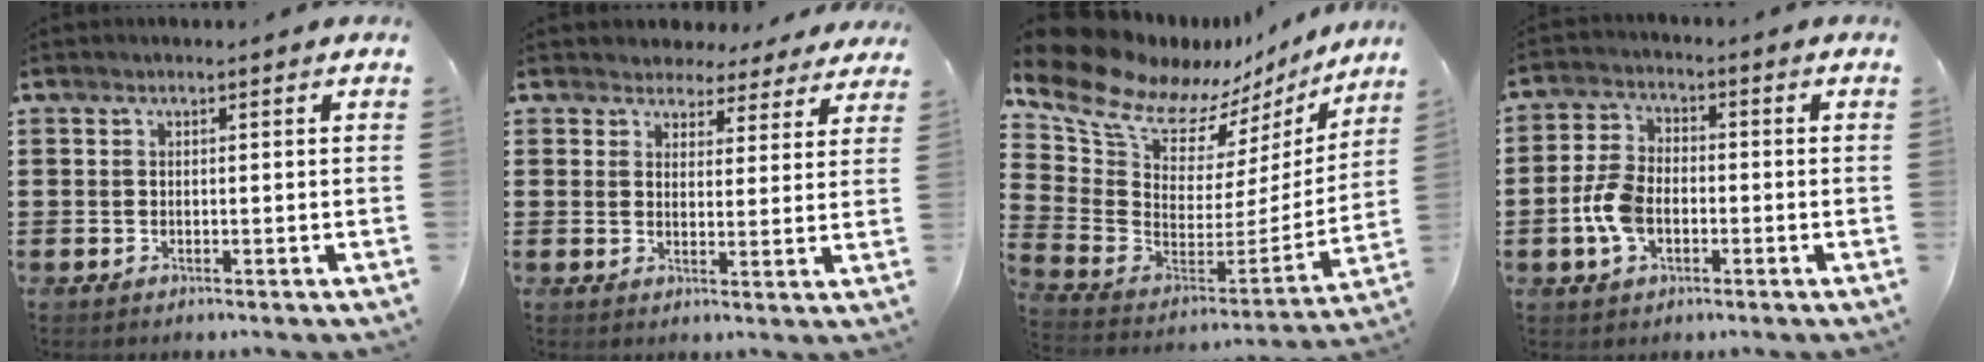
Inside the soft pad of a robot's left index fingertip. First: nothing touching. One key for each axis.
{"total": 4.0, "fx": 3.7, "fy": 1.5, "fz": 0.1, "tx": -0.015, "ty": -0.014, "tz": 0.065}
{"total": 11.4, "fx": 9.4, "fy": 4.9, "fz": 4.2, "tx": -0.141, "ty": -0.071, "tz": 0.164}
{"total": 6.6, "fx": -1.7, "fy": 4.1, "fz": 4.8, "tx": -0.125, "ty": -0.002, "tz": -0.041}